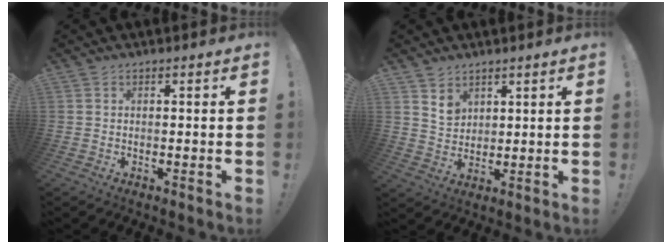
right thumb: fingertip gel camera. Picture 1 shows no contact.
{"total": 5.5, "force": [3.8, 3.8, 1.3], "torque": [-0.006, -0.029, 0.068]}